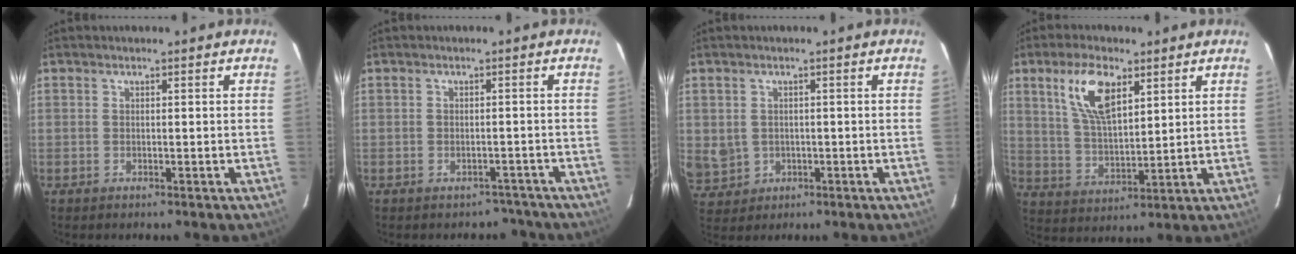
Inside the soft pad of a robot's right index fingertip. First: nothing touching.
{"total": 4.4, "force": [-3.5, 2.7, 0.1], "torque": [0.007, 0.025, -0.034]}
{"total": 6.9, "force": [-0.3, 6.5, 2.3], "torque": [-0.065, 0.004, 0.016]}
{"total": 10.9, "force": [5.4, 4.6, 8.3], "torque": [-0.158, 0.010, 0.110]}